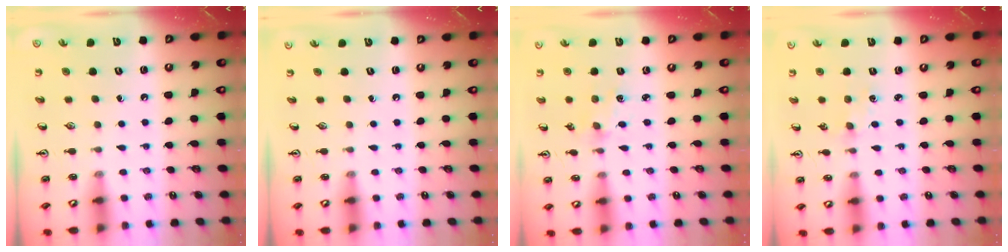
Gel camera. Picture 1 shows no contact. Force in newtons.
{"total": 0.0}
{"total": 2.4, "press": 2.4, "slide": 0.3}
{"total": 2.3, "press": 2.3, "slide": 0.3}